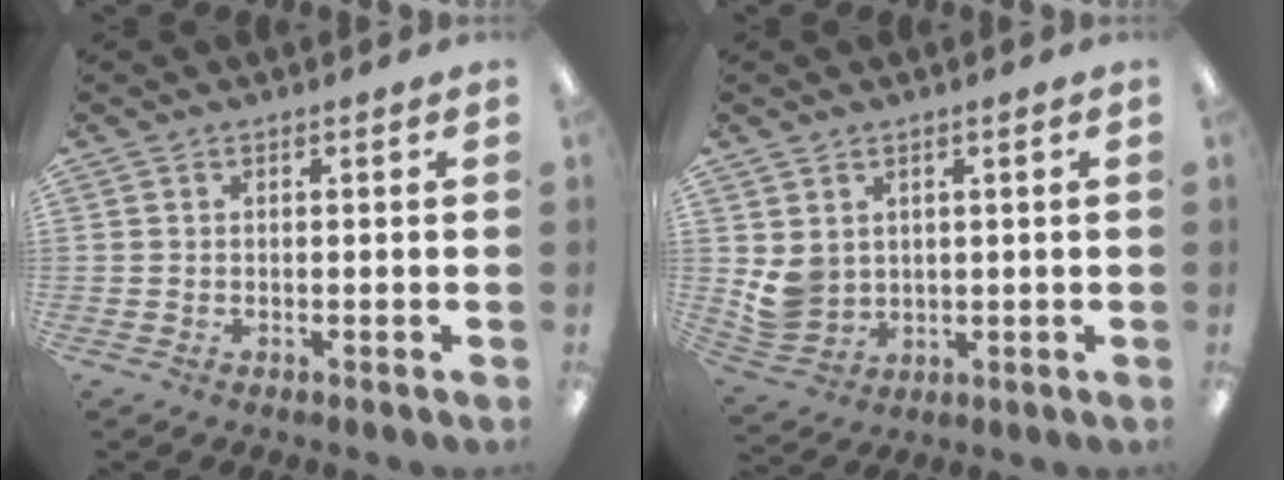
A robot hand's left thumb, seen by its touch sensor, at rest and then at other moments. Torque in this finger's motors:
{"motor_torque": [0.74, 1.22, 0.69, -0.74, 0.07]}